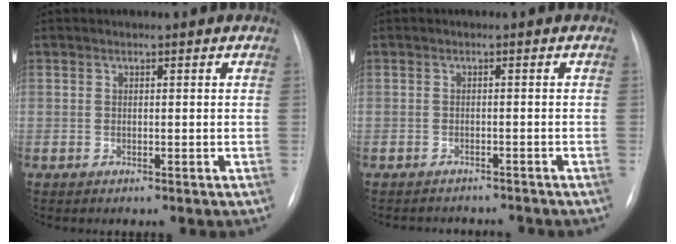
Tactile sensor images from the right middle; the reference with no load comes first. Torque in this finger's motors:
{"motor_torque": [-0.04, -0.06, 0.01, 0.00]}